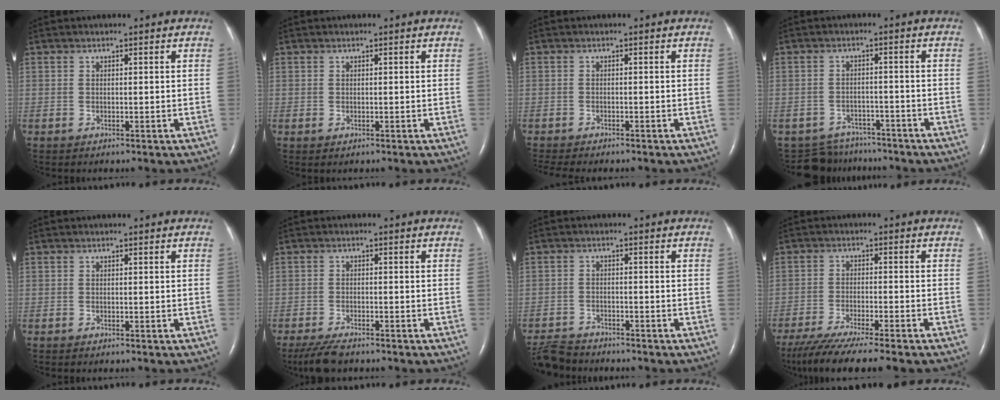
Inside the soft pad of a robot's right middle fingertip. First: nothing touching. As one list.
[{"total": 0.0}, {"total": 7.0, "force": [-6.0, 1.4, 3.2], "torque": [-0.044, -0.005, -0.084]}, {"total": 6.9, "force": [-6.3, 2.7, -0.9], "torque": [0.012, 0.015, -0.087]}, {"total": 0.0}, {"total": 5.1, "force": [-4.2, 1.2, 2.7], "torque": [-0.055, -0.014, -0.071]}, {"total": 6.5, "force": [-6.3, 1.5, 0.9], "torque": [-0.022, -0.011, -0.110]}, {"total": 11.7, "force": [-9.9, -0.3, 6.3], "torque": [-0.092, -0.033, -0.156]}]